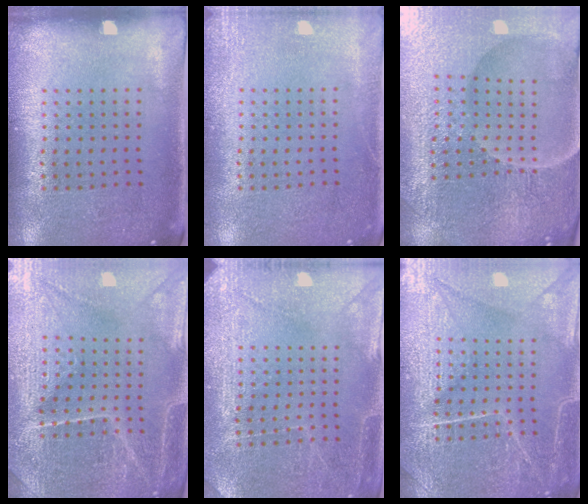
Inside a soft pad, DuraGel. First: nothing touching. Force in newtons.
{"total": 2.1, "press": 2.1, "slide": 0.3}
{"total": 5.3, "press": 5.0, "slide": 1.5}
{"total": 4.6, "press": 4.4, "slide": 1.2}
{"total": 2.9, "press": 2.8, "slide": 0.3}
{"total": 6.7, "press": 6.6, "slide": 0.8}